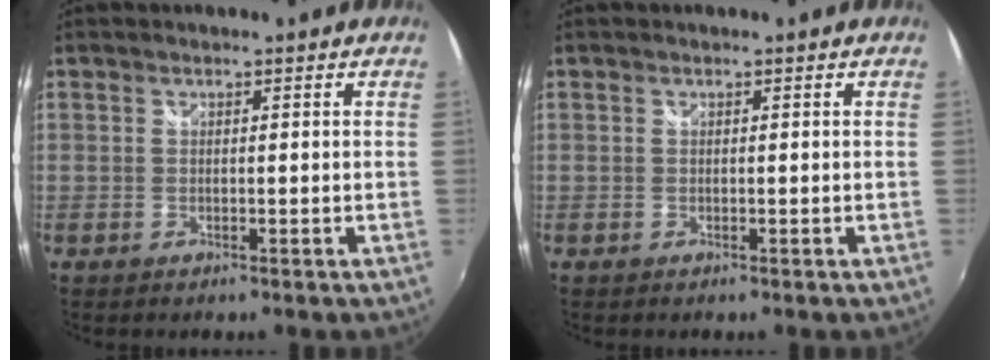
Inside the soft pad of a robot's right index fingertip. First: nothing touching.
{"total": 0.0}